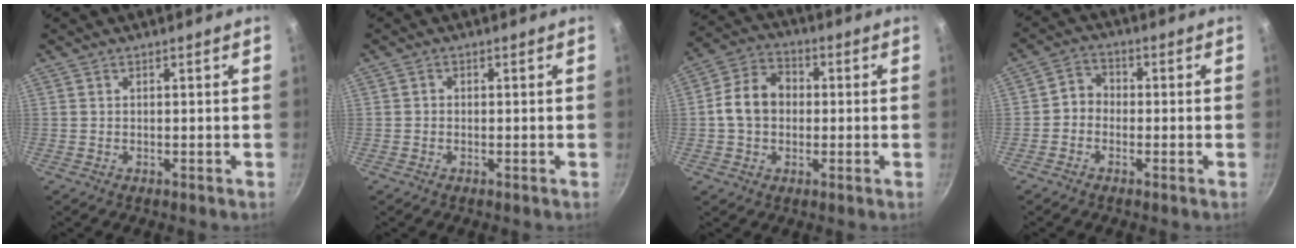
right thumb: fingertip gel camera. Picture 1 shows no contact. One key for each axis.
{"total": 0.7, "fx": -0.2, "fy": 0.6, "fz": 0.3, "tx": -0.005, "ty": 0.003, "tz": -0.005}
{"total": 9.7, "fx": 0.0, "fy": 7.6, "fz": 6.0, "tx": -0.084, "ty": 0.024, "tz": -0.015}
{"total": 3.8, "fx": -0.9, "fy": 3.3, "fz": 1.7, "tx": -0.012, "ty": 0.018, "tz": -0.031}